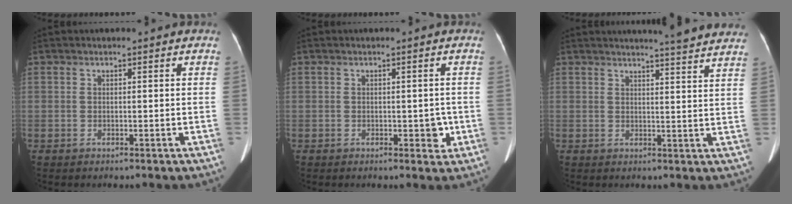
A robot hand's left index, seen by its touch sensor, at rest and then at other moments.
{"total": 2.4, "force": [-0.6, 1.4, 1.8], "torque": [-0.017, 0.002, -0.004]}
{"total": 10.1, "force": [9.5, -0.3, 3.5], "torque": [-0.043, -0.014, 0.095]}